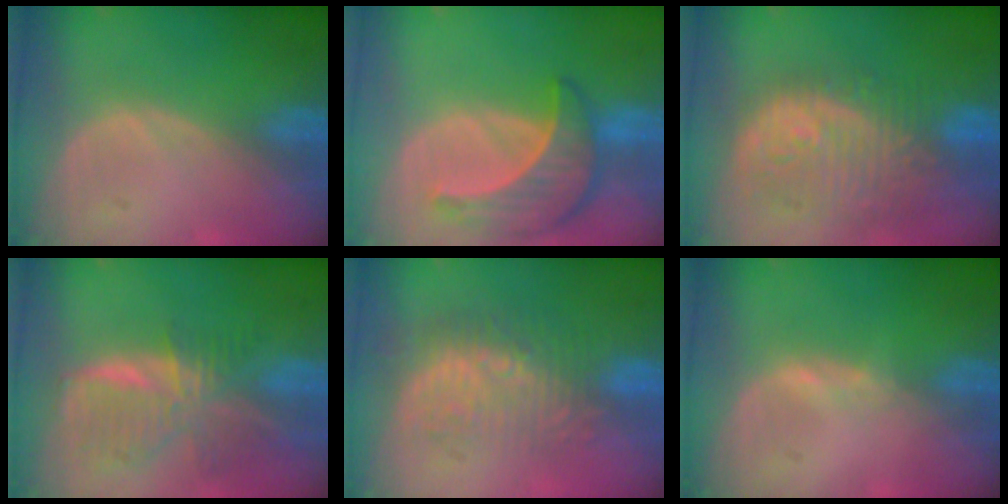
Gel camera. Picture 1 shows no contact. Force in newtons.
{"total": 8.9, "press": 8.0, "slide": 3.7}
{"total": 12.0, "press": 10.7, "slide": 5.4}
{"total": 8.9, "press": 7.7, "slide": 4.5}
{"total": 9.4, "press": 8.5, "slide": 4.0}
{"total": 0.7, "press": 0.7, "slide": 0.2}